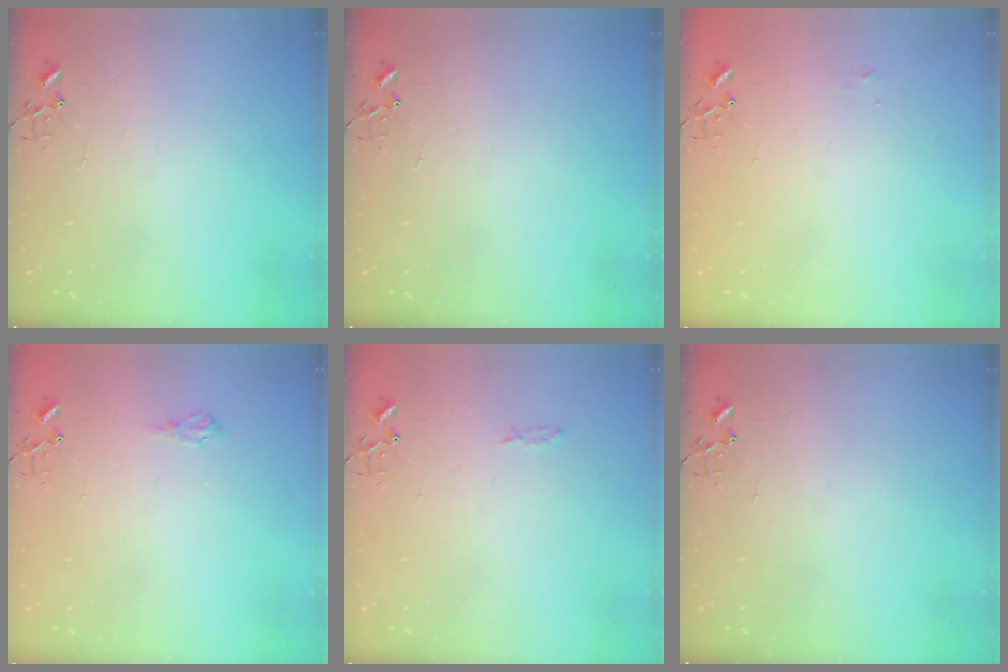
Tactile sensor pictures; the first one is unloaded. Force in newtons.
{"total": 0.0}
{"total": 3.9, "press": 3.9, "slide": 0.6}
{"total": 5.5, "press": 5.5, "slide": 0.7}
{"total": 3.4, "press": 3.4, "slide": 0.5}
{"total": 0.0}